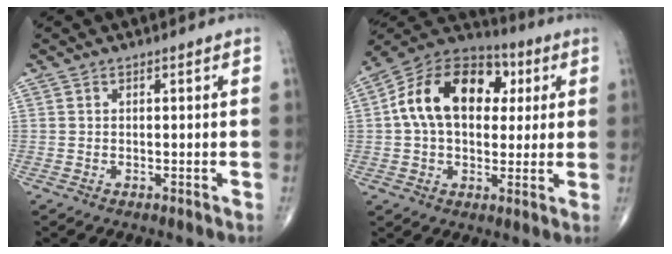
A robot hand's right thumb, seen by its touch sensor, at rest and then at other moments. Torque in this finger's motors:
{"motor_torque": [1.80, 1.84, 0.33, -0.08, 0.25]}